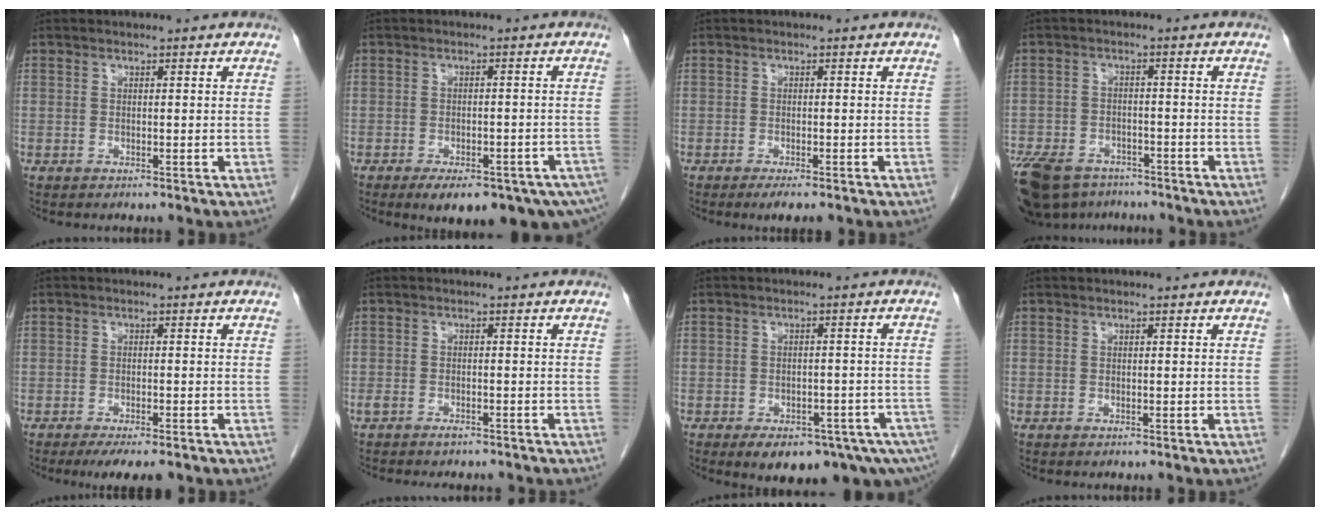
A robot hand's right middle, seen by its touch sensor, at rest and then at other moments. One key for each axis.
{"total": 15.1, "fx": -10.5, "fy": 5.8, "fz": 9.3, "tx": -0.099, "ty": -0.001, "tz": -0.127}
{"total": 3.1, "fx": -2.3, "fy": 0.7, "fz": 2.0, "tx": -0.025, "ty": -0.006, "tz": -0.031}
{"total": 15.0, "fx": -11.0, "fy": 8.0, "fz": 6.3, "tx": -0.169, "ty": -0.018, "tz": -0.161}
{"total": 5.8, "fx": -4.5, "fy": 1.4, "fz": 3.5, "tx": -0.043, "ty": -0.008, "tz": -0.063}
{"total": 4.0, "fx": -3.5, "fy": 1.1, "fz": 1.6, "tx": -0.027, "ty": -0.005, "tz": -0.044}
{"total": 13.3, "fx": -9.1, "fy": 5.3, "fz": 8.1, "tx": -0.082, "ty": 0.004, "tz": -0.113}
{"total": 0.0}